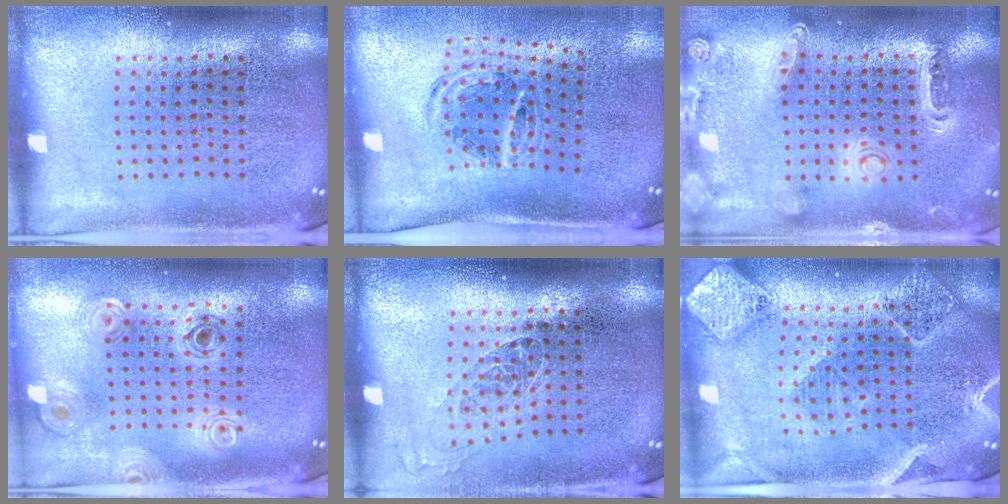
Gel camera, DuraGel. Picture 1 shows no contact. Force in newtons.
{"total": 1.1, "press": 1.0, "slide": 0.5}
{"total": 1.3, "press": 1.3, "slide": 0.2}
{"total": 0.9, "press": 0.9, "slide": 0.2}
{"total": 1.1, "press": 0.9, "slide": 0.6}
{"total": 2.4, "press": 2.2, "slide": 0.8}